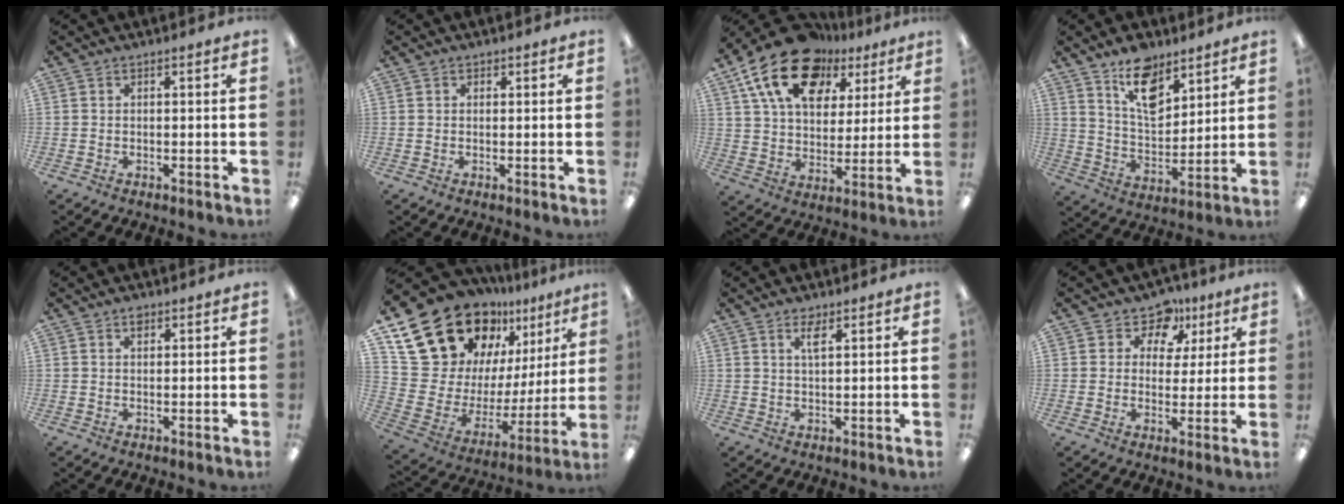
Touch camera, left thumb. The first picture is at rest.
{"total": 0.9, "force": [0.5, 0.8, 0.1], "torque": [-0.001, 0.004, 0.008]}
{"total": 19.3, "force": [11.4, 11.8, 10.2], "torque": [-0.181, -0.051, 0.205]}
{"total": 13.1, "force": [9.0, 6.8, 6.7], "torque": [-0.099, -0.048, 0.161]}
{"total": 1.7, "force": [1.0, 1.1, 0.9], "torque": [-0.004, -0.004, 0.015]}
{"total": 23.7, "force": [17.2, 13.6, 9.0], "torque": [-0.154, -0.126, 0.335]}
{"total": 3.4, "force": [2.1, 1.2, 2.4], "torque": [-0.038, -0.002, 0.033]}
{"total": 8.2, "force": [4.9, 6.3, 2.0], "torque": [-0.034, -0.034, 0.087]}